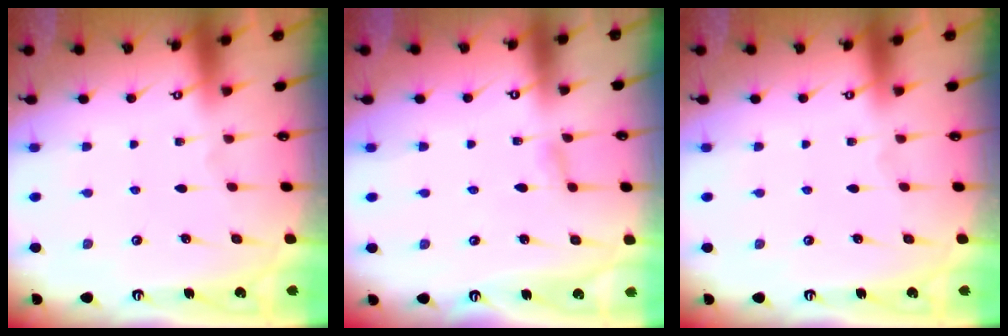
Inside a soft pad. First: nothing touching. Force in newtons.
{"total": 2.9, "press": 2.9, "slide": 0.4}
{"total": 0.0}